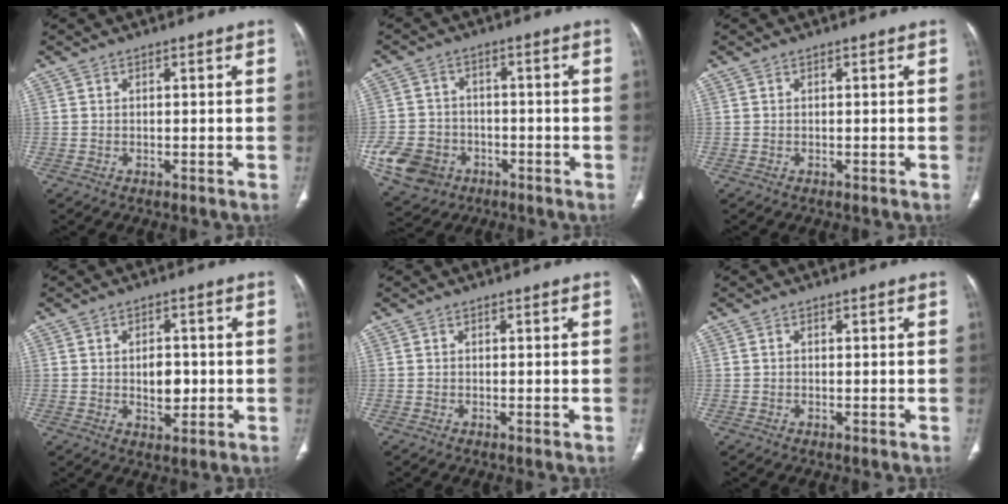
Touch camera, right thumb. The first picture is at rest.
{"total": 10.3, "force": [-4.1, 8.5, 3.9], "torque": [-0.071, 0.020, -0.066]}
{"total": 0.0}
{"total": 5.0, "force": [-0.2, 3.2, 3.8], "torque": [-0.040, -0.001, 0.001]}
{"total": 0.0}
{"total": 0.0}